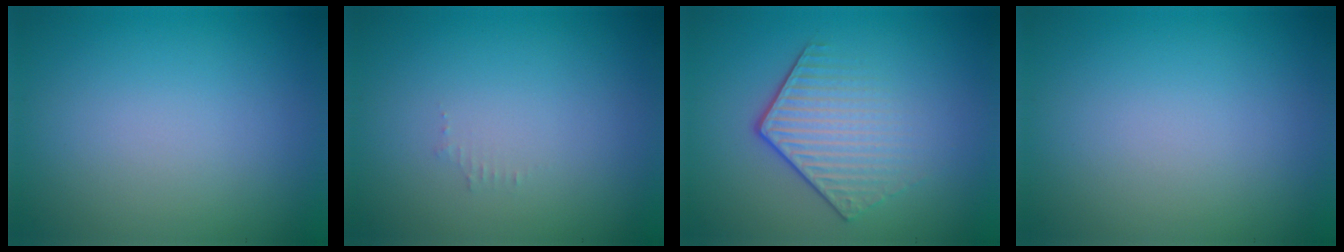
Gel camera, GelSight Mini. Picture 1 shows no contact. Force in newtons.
{"total": 0.6, "press": 0.6, "slide": 0.1}
{"total": 4.2, "press": 3.0, "slide": 2.9}
{"total": 0.0}